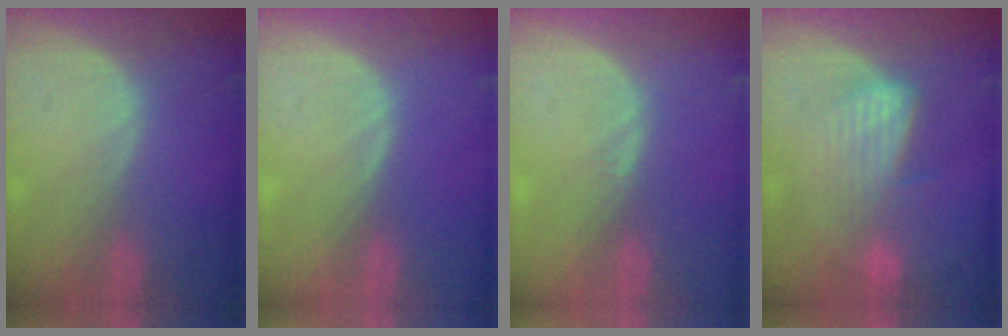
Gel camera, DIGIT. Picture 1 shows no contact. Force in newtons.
{"total": 0.0}
{"total": 0.5, "press": 0.5, "slide": 0.2}
{"total": 6.7, "press": 6.3, "slide": 2.4}